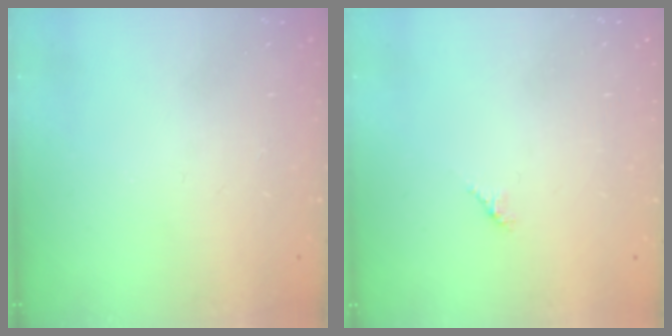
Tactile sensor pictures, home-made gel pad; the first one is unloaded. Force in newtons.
{"total": 1.7, "press": 1.6, "slide": 0.5}